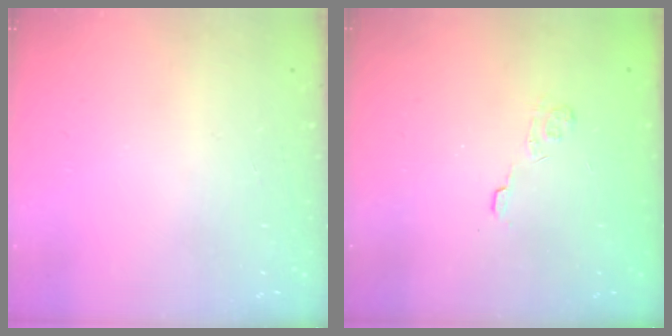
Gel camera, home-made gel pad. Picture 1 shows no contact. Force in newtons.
{"total": 2.8, "press": 2.4, "slide": 1.5}